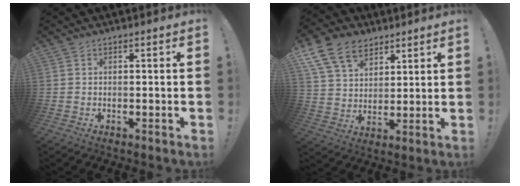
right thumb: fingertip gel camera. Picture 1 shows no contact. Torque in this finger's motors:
{"motor_torque": [0.86, 2.01, 0.17, 0.10, 0.11]}